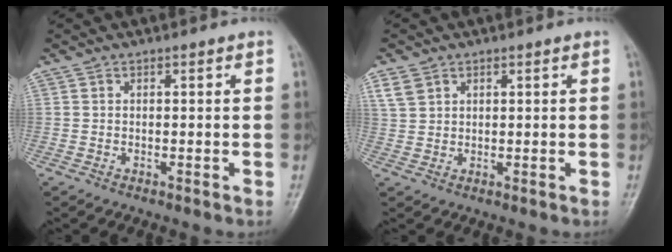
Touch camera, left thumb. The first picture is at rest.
{"total": 3.8, "force": [1.9, 2.8, 1.7], "torque": [-0.027, 0.001, 0.044]}